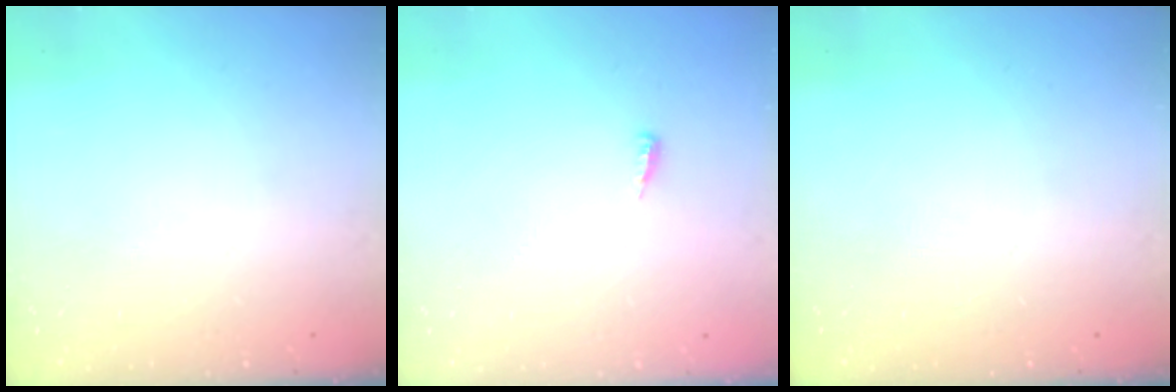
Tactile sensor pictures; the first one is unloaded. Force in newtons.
{"total": 3.4, "press": 3.3, "slide": 0.4}
{"total": 0.0}